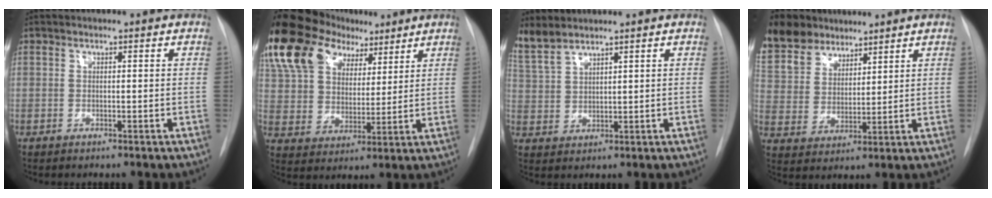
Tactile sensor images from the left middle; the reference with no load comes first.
{"total": 25.2, "force": [15.5, 15.5, 12.4], "torque": [-0.309, 0.086, 0.282]}
{"total": 5.3, "force": [4.9, 1.0, 1.7], "torque": [-0.052, 0.011, 0.115]}
{"total": 14.8, "force": [11.7, 8.1, 4.3], "torque": [-0.108, 0.039, 0.229]}